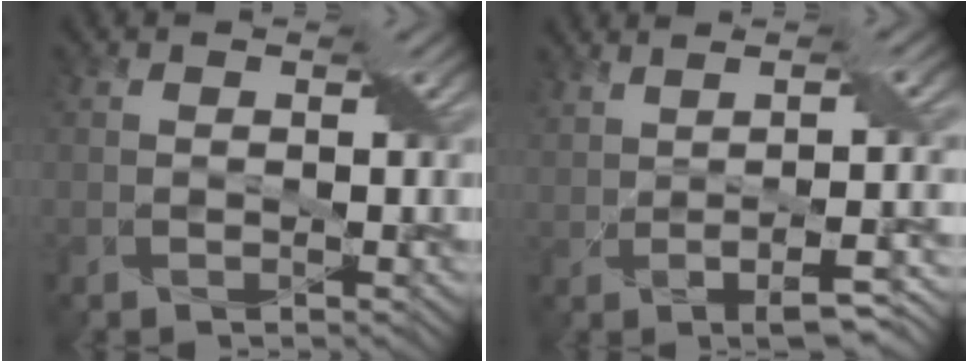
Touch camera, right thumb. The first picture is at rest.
{"total": 9.3, "force": [0.7, 2.8, 8.9], "torque": [-0.117, 0.024, 0.017]}